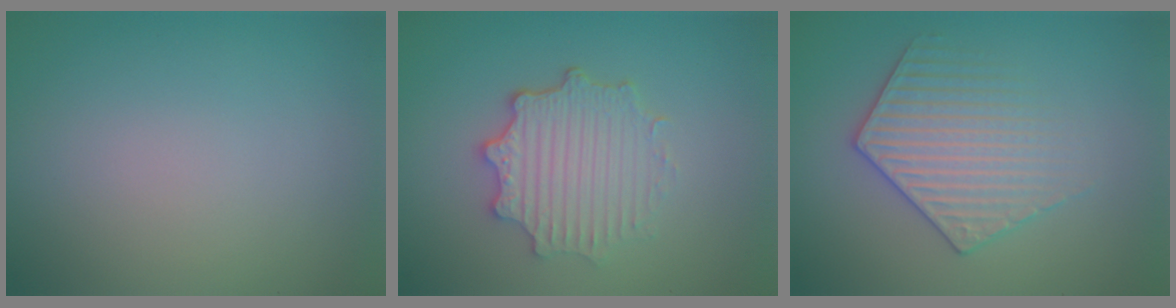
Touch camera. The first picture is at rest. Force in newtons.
{"total": 4.5, "press": 3.7, "slide": 2.4}
{"total": 3.4, "press": 3.4, "slide": 0.6}